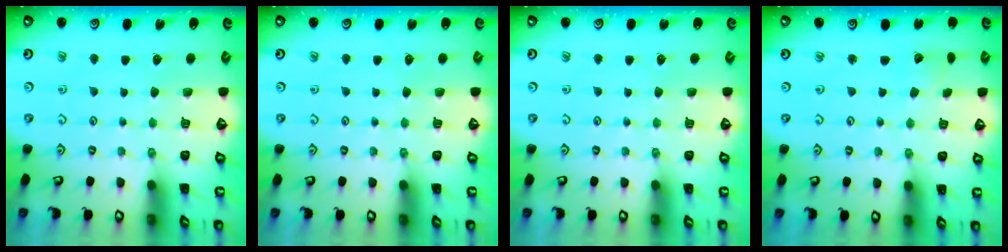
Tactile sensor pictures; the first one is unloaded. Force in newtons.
{"total": 0.0}
{"total": 0.0}
{"total": 2.3, "press": 2.3, "slide": 0.1}